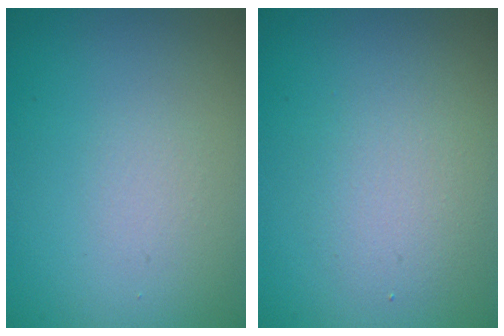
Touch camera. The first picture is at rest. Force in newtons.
{"total": 2.5, "press": 2.5, "slide": 0.1}